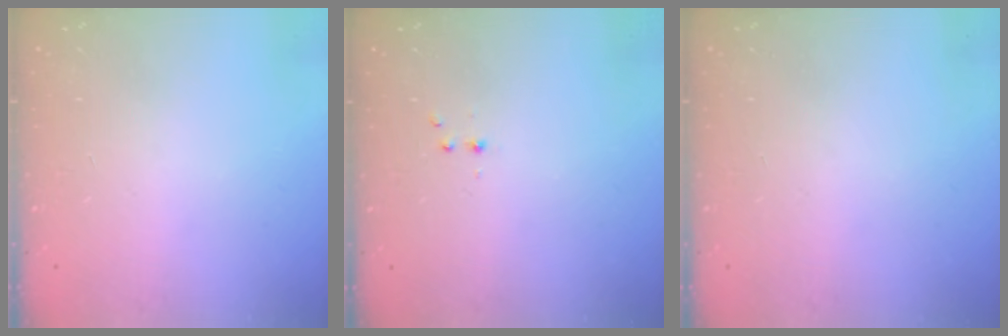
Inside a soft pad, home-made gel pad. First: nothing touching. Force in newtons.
{"total": 2.2, "press": 1.9, "slide": 1.0}
{"total": 0.0}